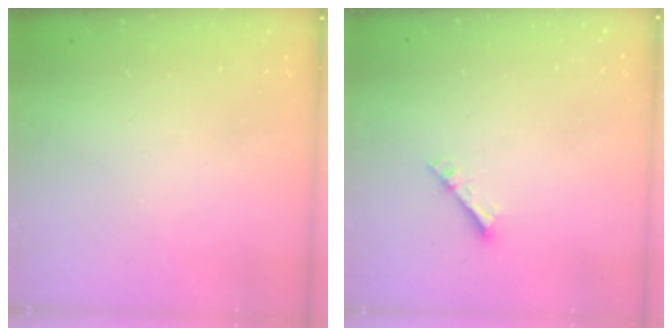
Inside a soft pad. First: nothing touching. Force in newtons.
{"total": 3.0, "press": 3.0, "slide": 0.3}